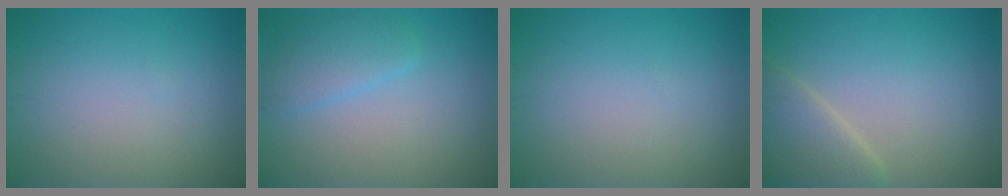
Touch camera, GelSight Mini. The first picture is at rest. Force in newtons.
{"total": 2.7, "press": 2.7, "slide": 0.1}
{"total": 0.0}
{"total": 4.0, "press": 4.0, "slide": 0.3}